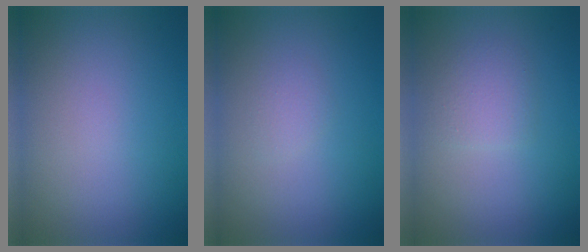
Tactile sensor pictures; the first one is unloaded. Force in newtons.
{"total": 0.8, "press": 0.8, "slide": 0.1}
{"total": 1.9, "press": 1.9, "slide": 0.0}